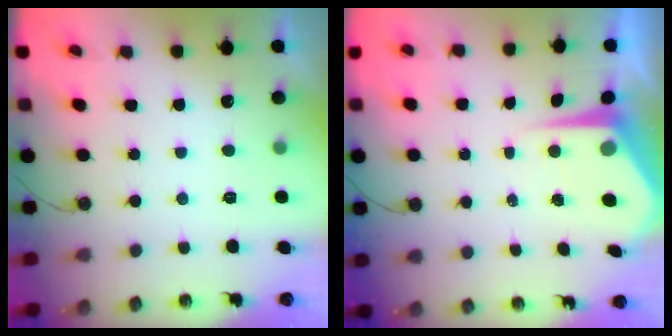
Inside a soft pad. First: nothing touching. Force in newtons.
{"total": 6.4, "press": 6.3, "slide": 0.6}